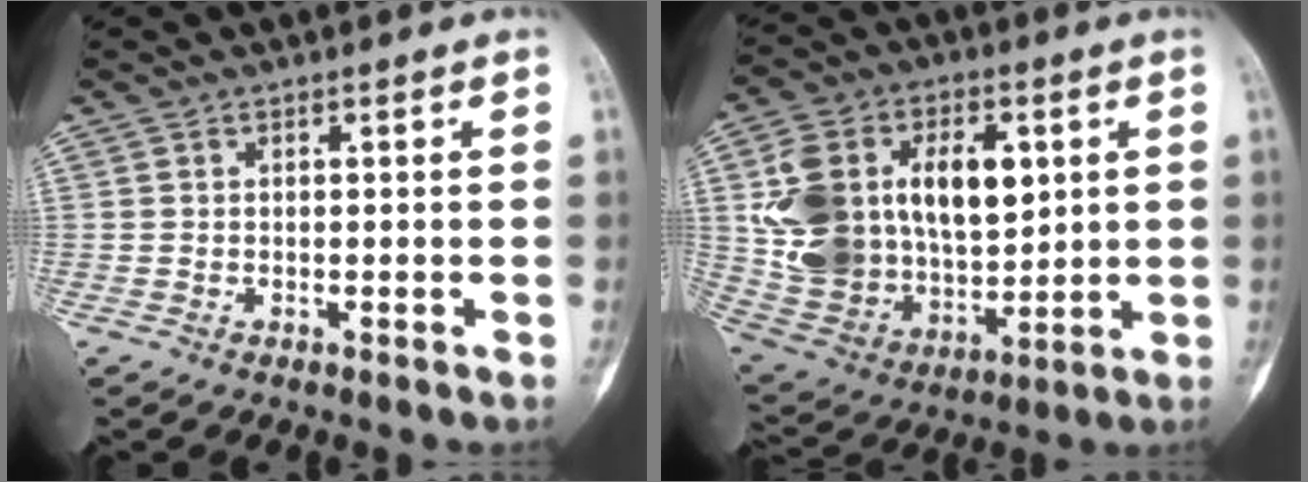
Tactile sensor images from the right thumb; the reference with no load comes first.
{"total": 22.6, "force": [4.8, 14.9, 16.3], "torque": [-0.267, -0.005, 0.103]}